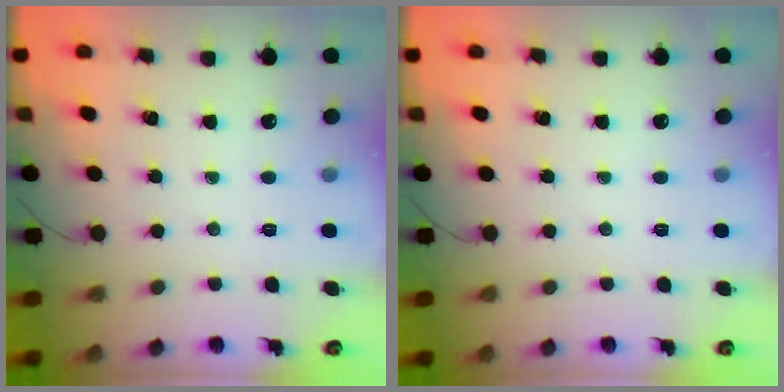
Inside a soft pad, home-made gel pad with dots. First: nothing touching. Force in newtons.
{"total": 0.0}